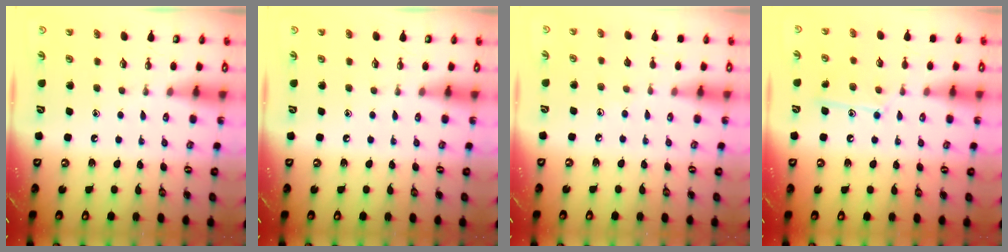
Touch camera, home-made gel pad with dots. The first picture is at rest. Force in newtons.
{"total": 0.0}
{"total": 3.6, "press": 3.5, "slide": 0.4}
{"total": 10.1, "press": 10.1, "slide": 0.8}